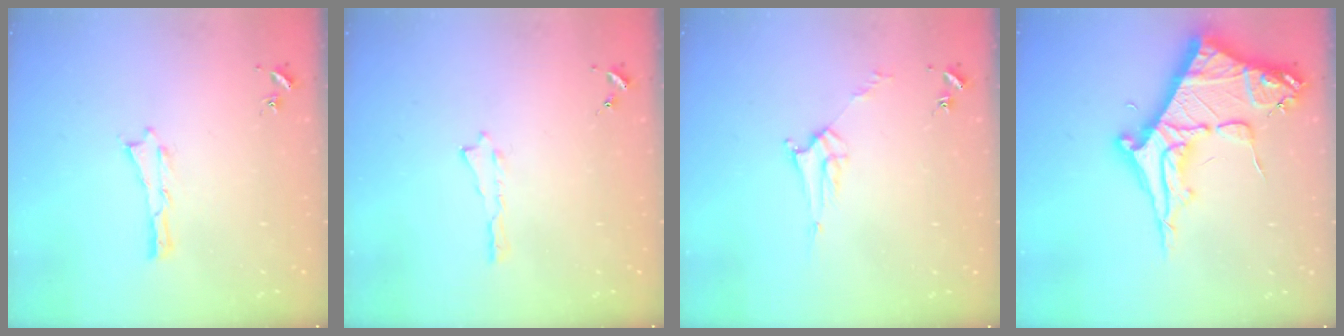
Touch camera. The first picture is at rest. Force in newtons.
{"total": 0.0}
{"total": 3.8, "press": 3.8, "slide": 0.3}
{"total": 10.6, "press": 10.6, "slide": 1.2}